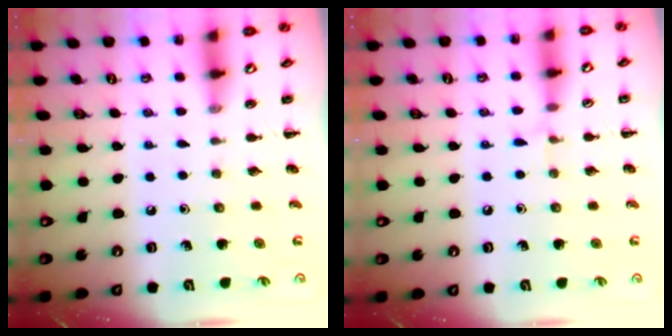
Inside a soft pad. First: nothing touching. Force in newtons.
{"total": 3.9, "press": 3.6, "slide": 1.4}